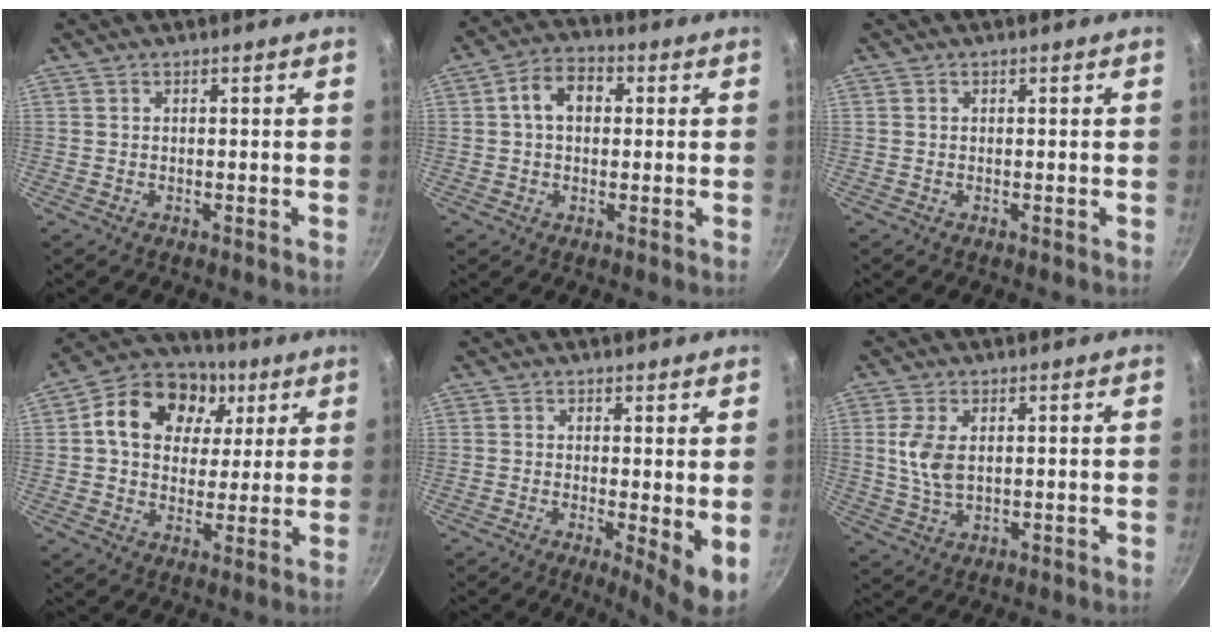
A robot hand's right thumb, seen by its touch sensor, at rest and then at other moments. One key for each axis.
{"total": 7.5, "fx": 1.2, "fy": 5.4, "fz": 5.1, "tx": -0.062, "ty": 0.018, "tz": 0.008}
{"total": 0.0}
{"total": 17.3, "fx": 5.2, "fy": 13.2, "fz": 10.0, "tx": -0.155, "ty": 0.011, "tz": 0.072}
{"total": 5.6, "fx": 0.0, "fy": 1.5, "fz": 5.4, "tx": -0.078, "ty": -0.016, "tz": 0.001}
{"total": 6.5, "fx": 1.2, "fy": 3.7, "fz": 5.2, "tx": -0.108, "ty": -0.003, "tz": 0.026}